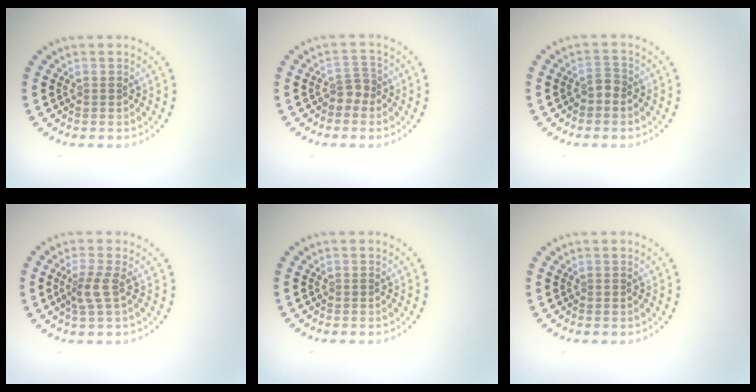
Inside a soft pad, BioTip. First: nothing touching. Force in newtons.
{"total": 1.8, "press": 1.4, "slide": 1.1}
{"total": 1.0, "press": 0.9, "slide": 0.5}
{"total": 2.0, "press": 1.6, "slide": 1.2}
{"total": 0.0}
{"total": 0.0}